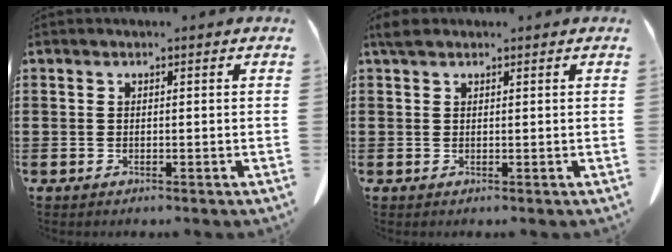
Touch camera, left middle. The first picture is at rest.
{"total": 1.7, "force": [1.2, 0.8, 0.7], "torque": [-0.020, 0.003, 0.025]}